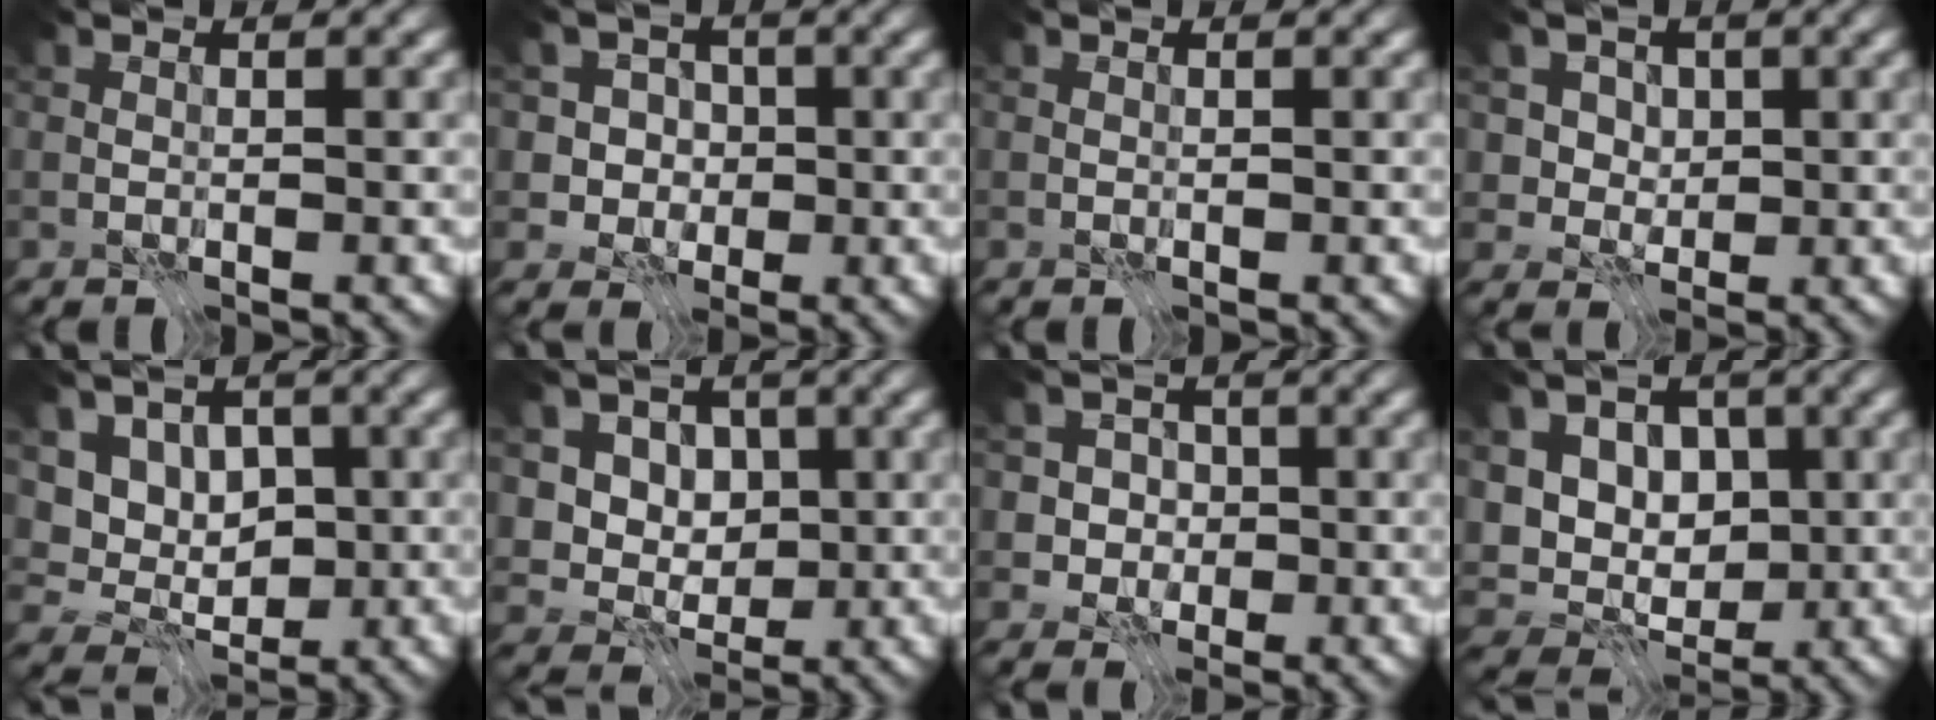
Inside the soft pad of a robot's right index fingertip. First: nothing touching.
{"total": 3.8, "force": [0.1, 3.7, 1.0], "torque": [0.002, 0.006, -0.007]}
{"total": 0.0}
{"total": 3.6, "force": [1.1, 3.2, 1.2], "torque": [-0.021, -0.010, 0.017]}
{"total": 7.6, "force": [1.8, 6.0, 4.3], "torque": [-0.066, 0.023, 0.008]}
{"total": 8.3, "force": [1.3, 7.0, 4.3], "torque": [-0.062, 0.025, -0.009]}
{"total": 3.4, "force": [-0.1, 3.3, 0.9], "torque": [0.003, 0.004, -0.011]}
{"total": 9.6, "force": [1.9, 7.4, 5.9], "torque": [-0.082, 0.035, 0.006]}